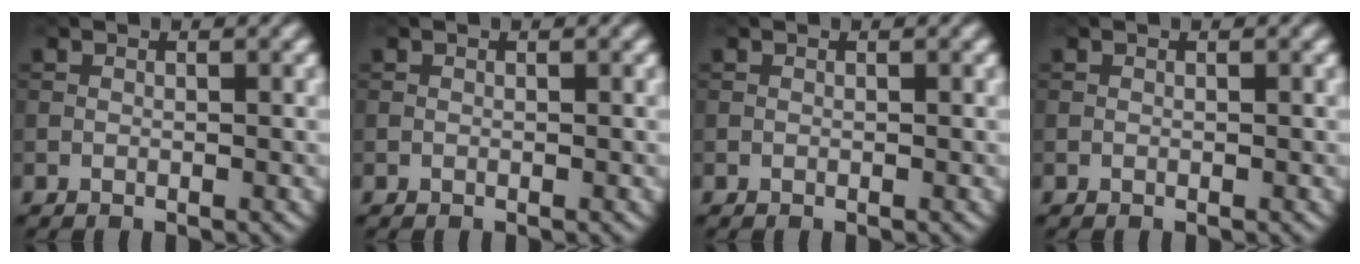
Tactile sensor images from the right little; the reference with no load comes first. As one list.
[{"total": 0.0}, {"total": 0.0}, {"total": 0.0}]